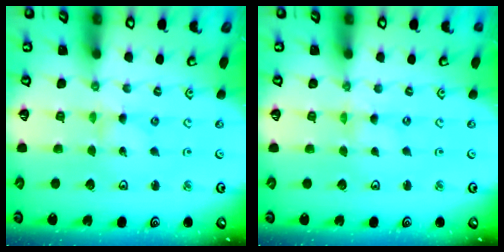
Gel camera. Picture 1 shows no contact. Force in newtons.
{"total": 0.0}